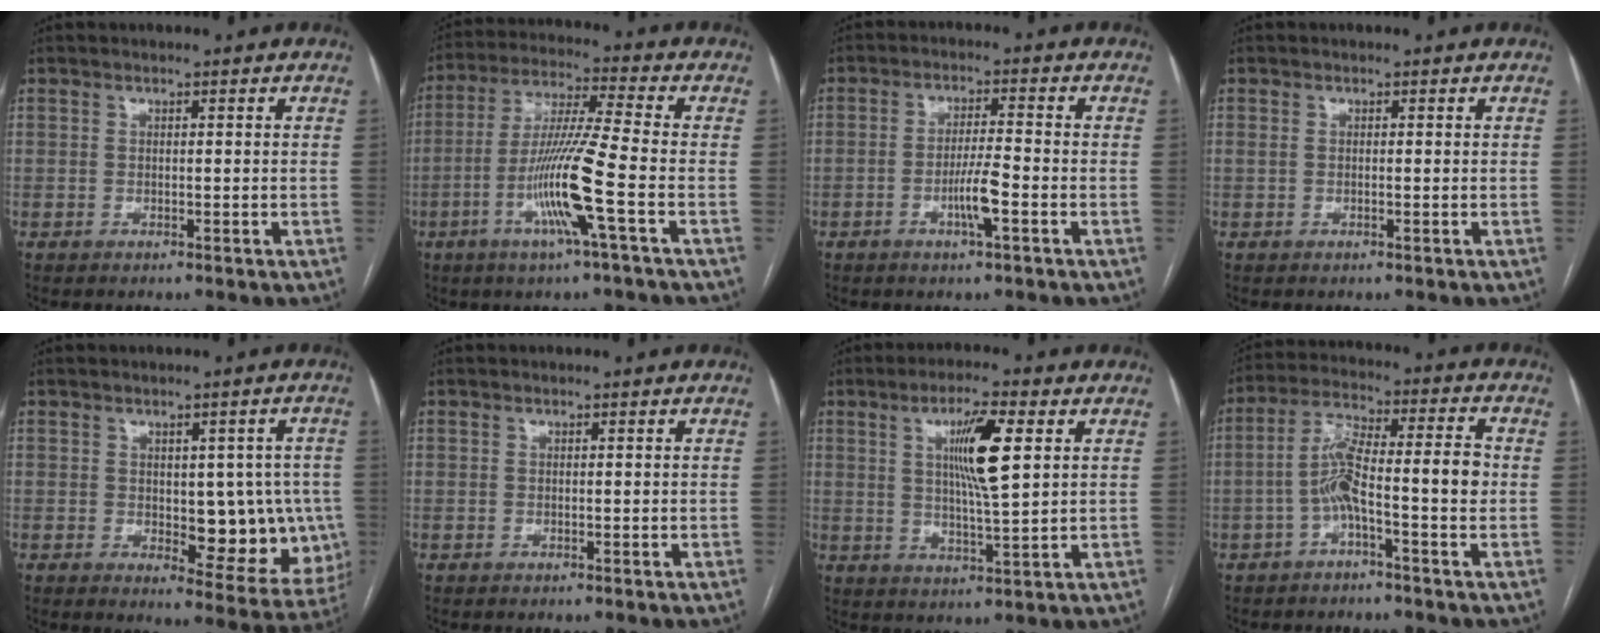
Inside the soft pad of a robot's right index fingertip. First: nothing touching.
{"total": 12.3, "force": [-4.1, -1.1, 11.5], "torque": [-0.227, -0.008, -0.083]}
{"total": 5.0, "force": [-1.9, 0.1, 4.6], "torque": [-0.086, -0.003, -0.034]}
{"total": 0.5, "force": [0.1, 0.2, 0.5], "torque": [-0.012, 0.005, 0.005]}
{"total": 11.8, "force": [-0.7, 5.8, 10.2], "torque": [-0.101, 0.008, 0.009]}
{"total": 0.0}
{"total": 9.1, "force": [2.7, 0.7, 8.7], "torque": [-0.154, -0.001, 0.046]}
{"total": 9.1, "force": [-1.9, 0.9, 8.8], "torque": [-0.156, 0.040, -0.035]}